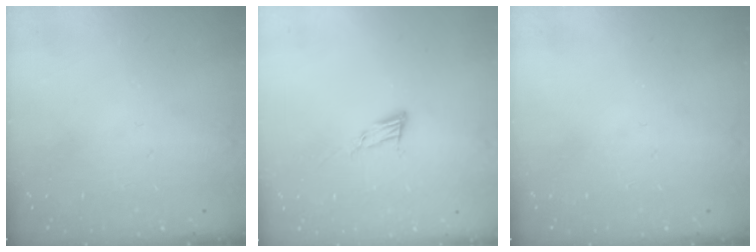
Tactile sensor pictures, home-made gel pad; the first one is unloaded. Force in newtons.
{"total": 6.9, "press": 6.8, "slide": 1.2}
{"total": 0.0}